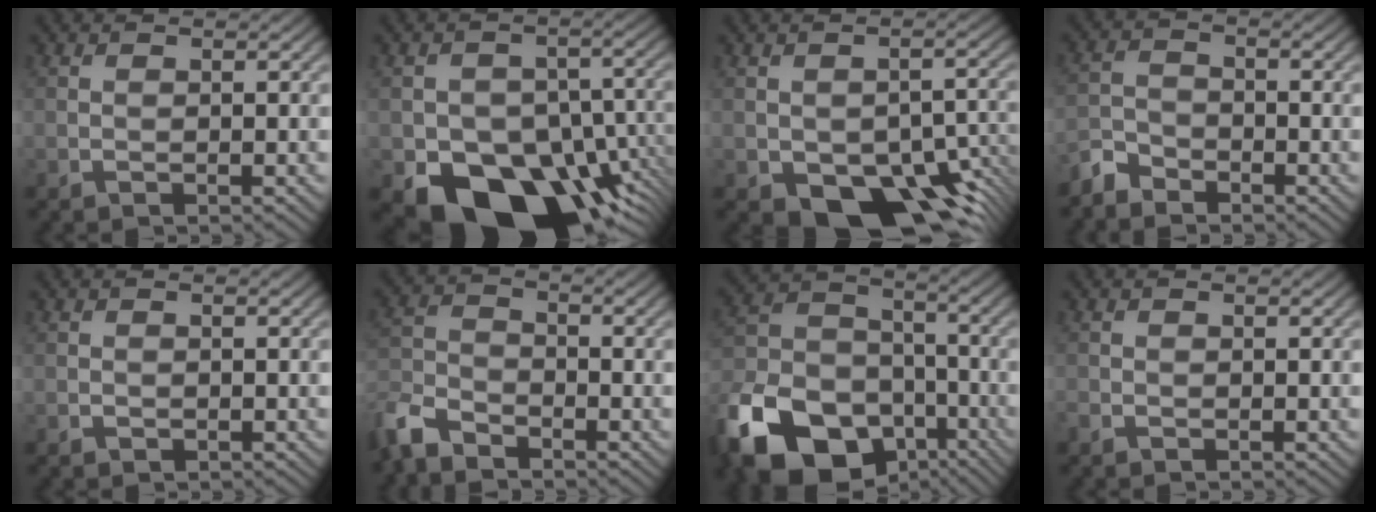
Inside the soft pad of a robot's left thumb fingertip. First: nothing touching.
{"total": 16.6, "force": [-8.4, 11.1, 9.0], "torque": [-0.133, -0.029, -0.128]}
{"total": 11.9, "force": [-6.1, 6.5, 7.9], "torque": [-0.105, -0.021, -0.089]}
{"total": 3.9, "force": [-3.4, 1.7, 0.9], "torque": [-0.021, -0.006, -0.083]}
{"total": 0.6, "force": [-0.4, 0.4, 0.2], "torque": [-0.002, -0.003, -0.005]}
{"total": 6.6, "force": [-5.4, 2.8, 2.5], "torque": [-0.061, -0.012, -0.128]}
{"total": 18.8, "force": [-10.6, 12.5, 9.3], "torque": [-0.236, -0.042, -0.195]}
{"total": 0.9, "force": [-0.8, 0.4, 0.2], "torque": [-0.006, -0.003, -0.018]}